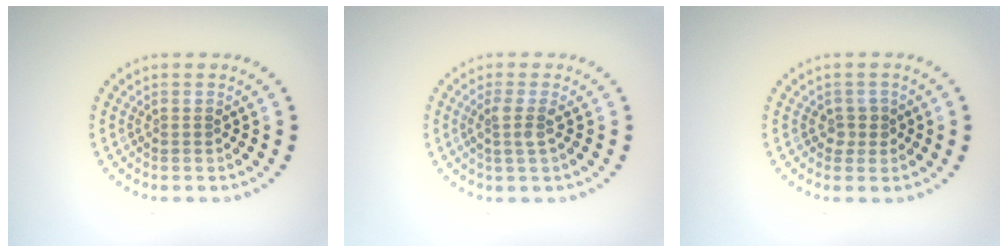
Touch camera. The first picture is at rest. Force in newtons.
{"total": 1.8, "press": 1.3, "slide": 1.2}
{"total": 1.4, "press": 1.1, "slide": 0.9}